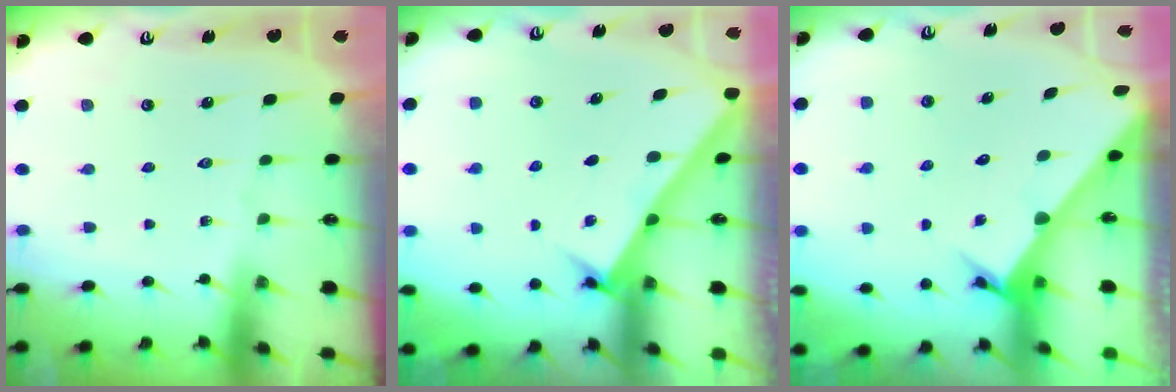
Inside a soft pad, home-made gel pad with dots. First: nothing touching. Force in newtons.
{"total": 2.9, "press": 2.9, "slide": 0.2}
{"total": 3.5, "press": 3.5, "slide": 0.2}